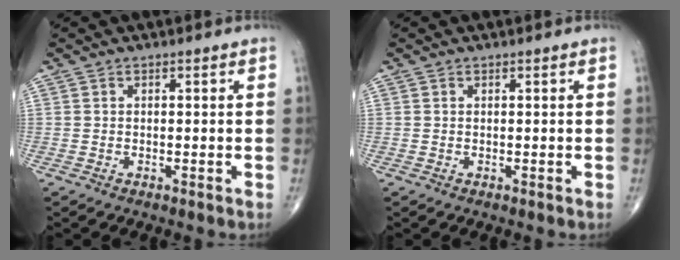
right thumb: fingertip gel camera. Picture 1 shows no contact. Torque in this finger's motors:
{"motor_torque": [-0.01, 0.16, 0.07, 0.02, -0.01]}